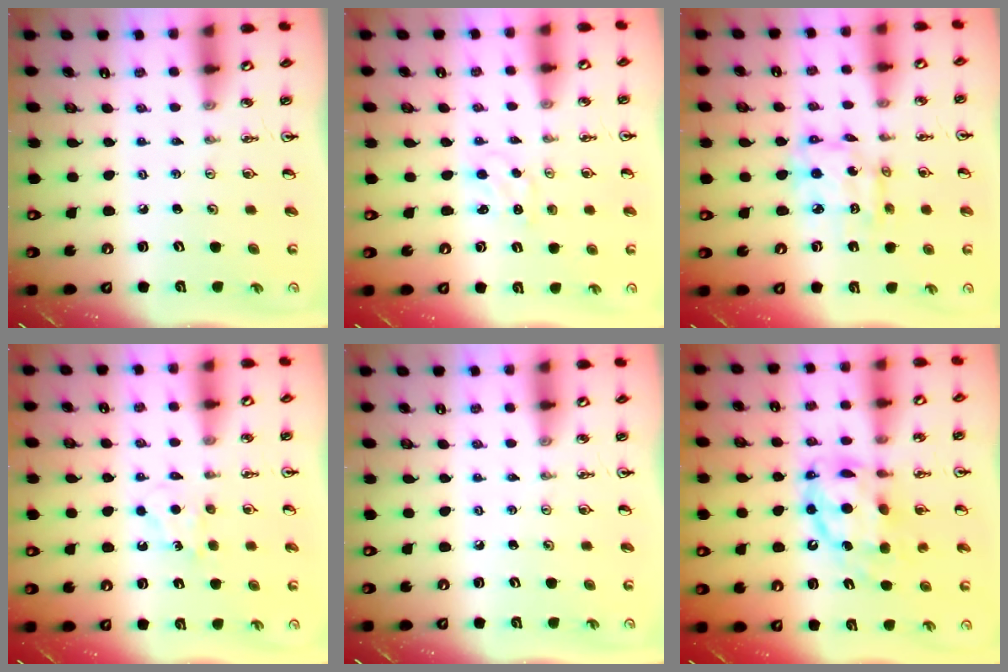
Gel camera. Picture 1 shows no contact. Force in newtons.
{"total": 1.5, "press": 1.5, "slide": 0.2}
{"total": 8.3, "press": 8.2, "slide": 0.6}
{"total": 5.8, "press": 5.7, "slide": 0.8}
{"total": 0.0}
{"total": 12.1, "press": 12.0, "slide": 1.2}